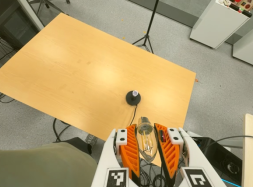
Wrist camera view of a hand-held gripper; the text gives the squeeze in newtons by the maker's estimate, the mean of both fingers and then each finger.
{"total": 21.8, "left": 23.4, "right": 20.3}